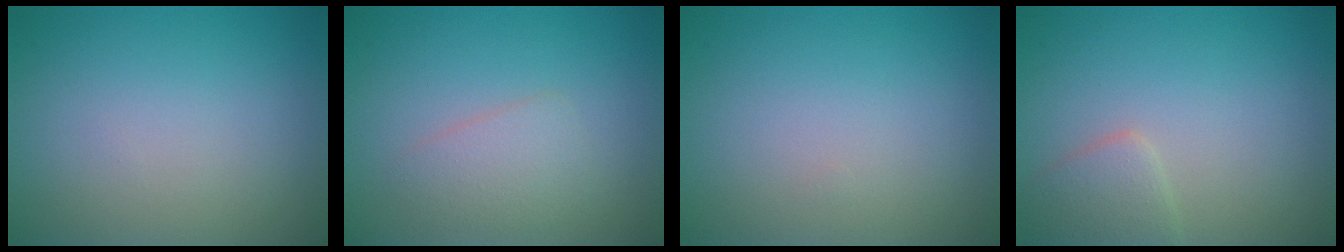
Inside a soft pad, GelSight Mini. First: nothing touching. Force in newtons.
{"total": 2.1, "press": 2.1, "slide": 0.0}
{"total": 0.0}
{"total": 2.1, "press": 2.1, "slide": 0.1}